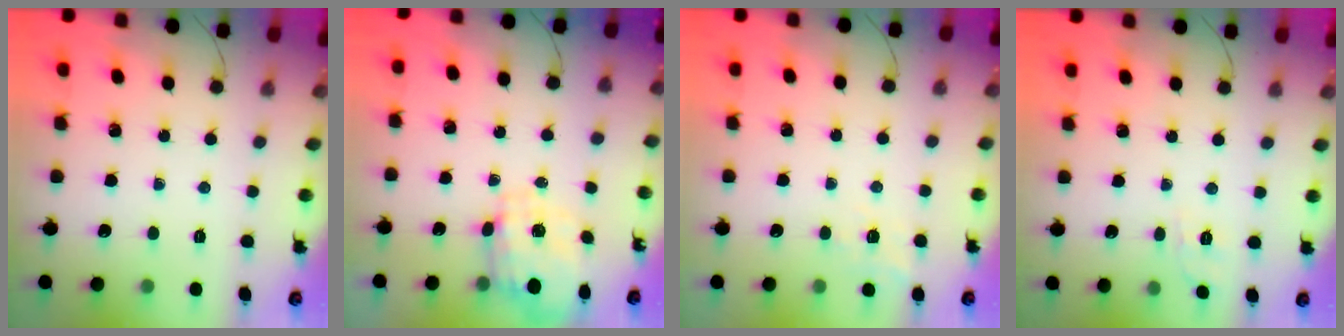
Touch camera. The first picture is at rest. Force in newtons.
{"total": 3.1, "press": 3.0, "slide": 1.0}
{"total": 6.3, "press": 6.1, "slide": 1.5}
{"total": 4.5, "press": 4.1, "slide": 1.9}